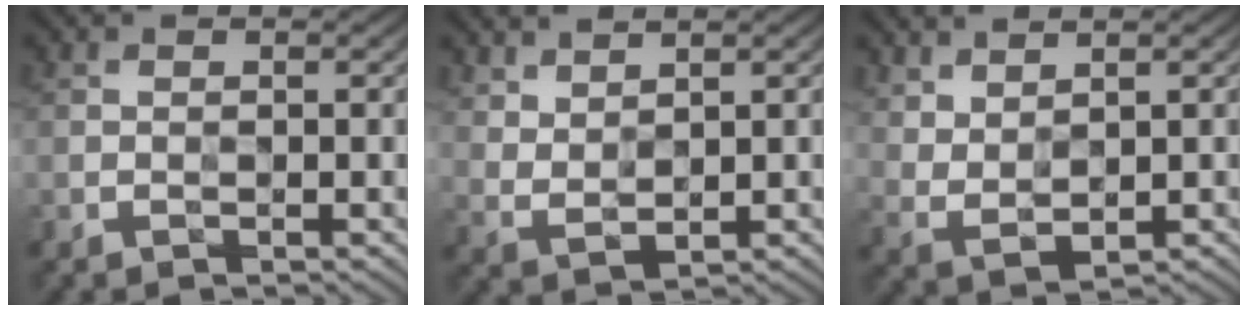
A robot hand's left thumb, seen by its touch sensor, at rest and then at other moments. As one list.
[{"total": 3.8, "force": [3.1, 1.3, 1.8], "torque": [-0.040, -0.007, 0.075]}, {"total": 4.0, "force": [3.2, 1.3, 2.1], "torque": [-0.053, -0.007, 0.073]}]